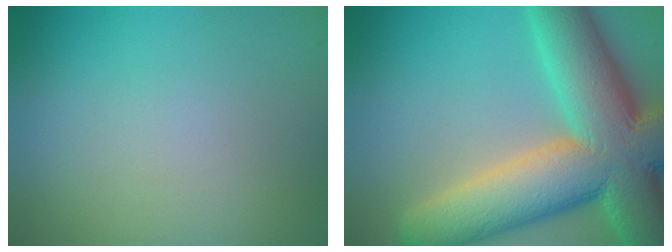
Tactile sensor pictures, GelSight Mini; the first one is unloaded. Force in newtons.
{"total": 15.1, "press": 15.1, "slide": 0.9}